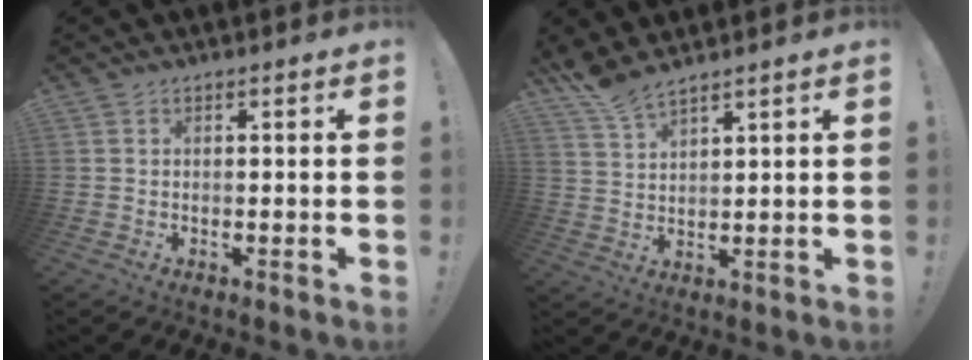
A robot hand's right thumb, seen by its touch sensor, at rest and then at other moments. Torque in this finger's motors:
{"motor_torque": [-0.07, 0.25, 0.26, -0.02, 0.05]}